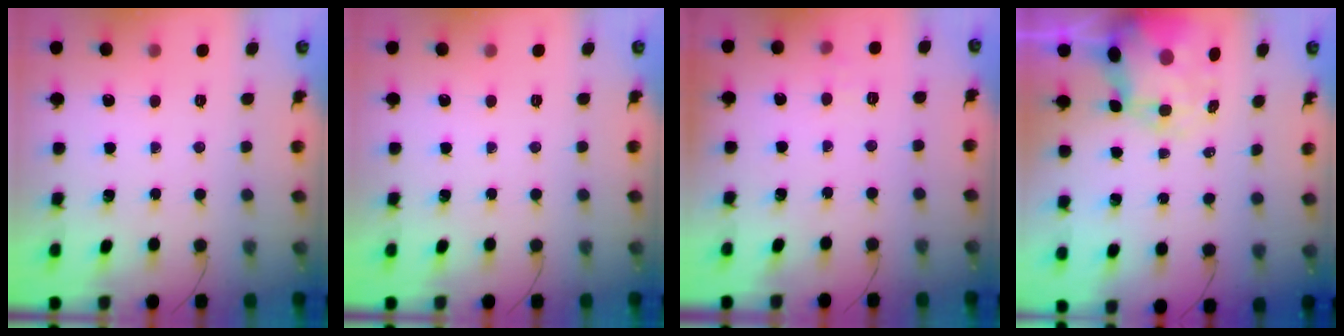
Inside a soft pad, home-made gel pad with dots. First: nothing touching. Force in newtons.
{"total": 0.0}
{"total": 4.3, "press": 4.1, "slide": 1.4}
{"total": 7.2, "press": 6.8, "slide": 2.4}